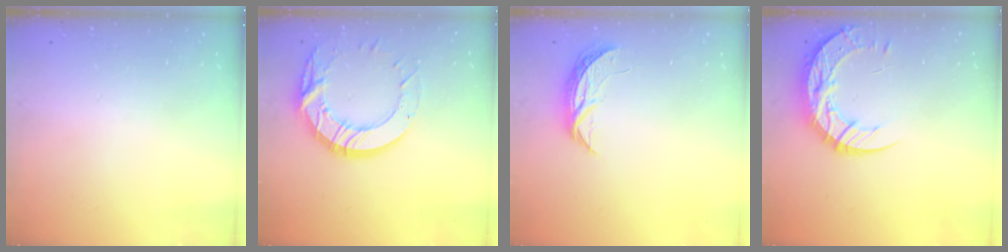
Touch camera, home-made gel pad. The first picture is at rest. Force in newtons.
{"total": 15.8, "press": 15.8, "slide": 1.1}
{"total": 5.8, "press": 5.8, "slide": 0.6}
{"total": 13.9, "press": 13.8, "slide": 1.0}